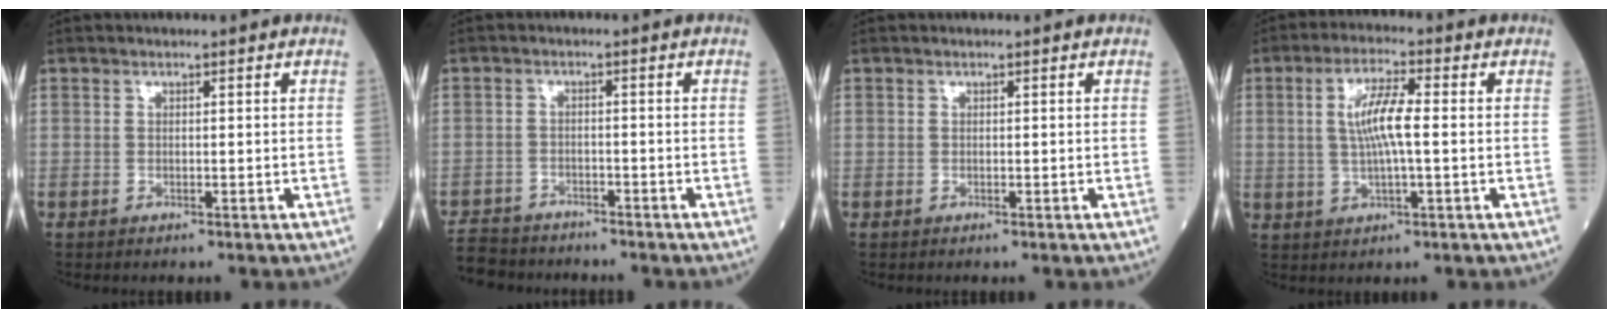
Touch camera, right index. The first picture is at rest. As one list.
[{"total": 7.6, "force": [-7.0, 2.8, 1.1], "torque": [-0.025, -0.004, -0.117]}, {"total": 0.0}, {"total": 7.0, "force": [0.7, 1.0, 6.9], "torque": [-0.137, 0.007, 0.012]}]